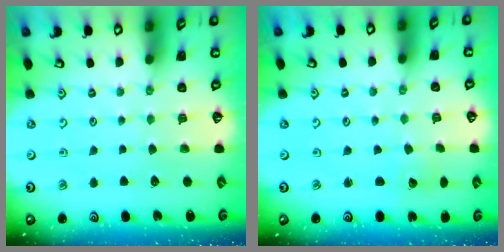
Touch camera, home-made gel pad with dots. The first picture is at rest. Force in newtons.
{"total": 2.0, "press": 2.0, "slide": 0.2}